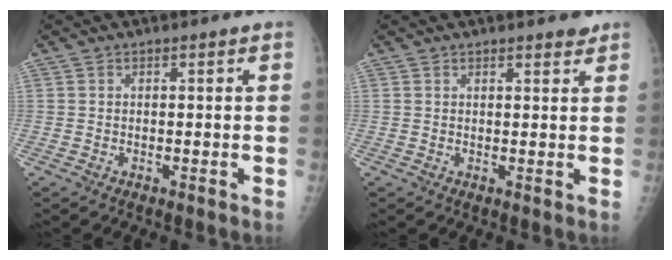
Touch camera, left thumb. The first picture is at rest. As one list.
[{"total": 2.5, "force": [2.2, 0.7, 1.0], "torque": [-0.001, -0.010, 0.027]}]